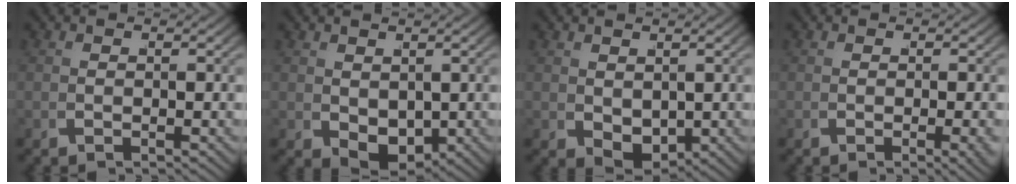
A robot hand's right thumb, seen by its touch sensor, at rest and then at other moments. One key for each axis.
{"total": 3.6, "fx": 0.2, "fy": 2.5, "fz": 2.7, "tx": -0.054, "ty": -0.026, "tz": 0.026}
{"total": 3.1, "fx": 0.4, "fy": 2.1, "fz": 2.2, "tx": -0.043, "ty": -0.022, "tz": 0.029}
{"total": 1.6, "fx": -0.3, "fy": 0.4, "fz": 1.6, "tx": -0.024, "ty": -0.001, "tz": -0.003}